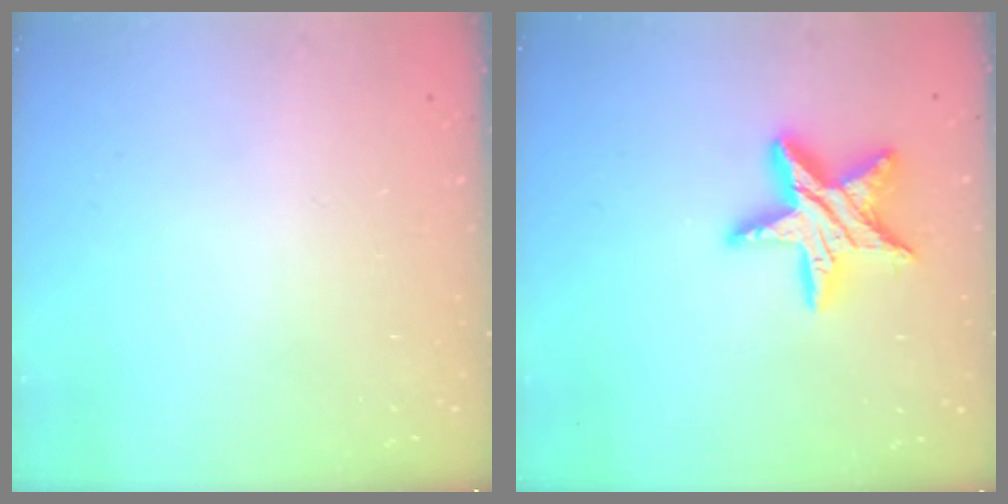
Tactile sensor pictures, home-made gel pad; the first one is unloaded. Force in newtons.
{"total": 15.3, "press": 15.3, "slide": 1.0}